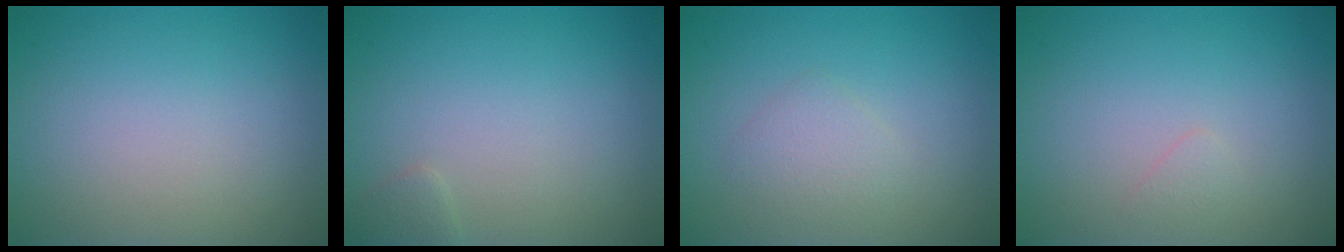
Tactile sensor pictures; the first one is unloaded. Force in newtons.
{"total": 0.8, "press": 0.8, "slide": 0.0}
{"total": 1.7, "press": 1.7, "slide": 0.1}
{"total": 0.6, "press": 0.6, "slide": 0.1}